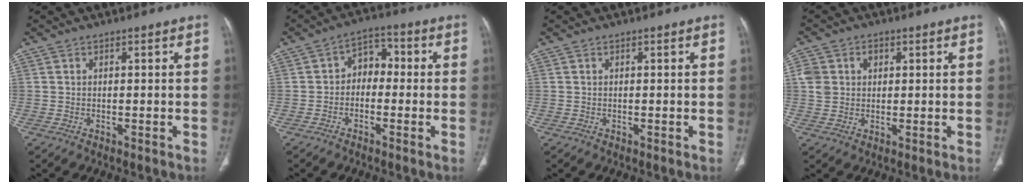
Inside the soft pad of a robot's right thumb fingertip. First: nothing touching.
{"total": 5.6, "force": [-0.8, 4.2, 3.6], "torque": [-0.031, 0.031, -0.031]}
{"total": 0.0}
{"total": 5.7, "force": [1.4, 4.9, 2.5], "torque": [-0.036, 0.003, 0.030]}